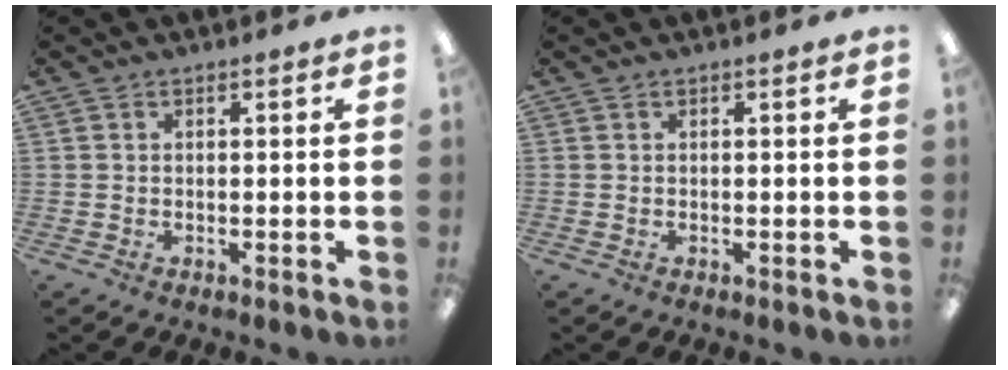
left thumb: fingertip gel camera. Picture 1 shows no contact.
{"total": 0.0}